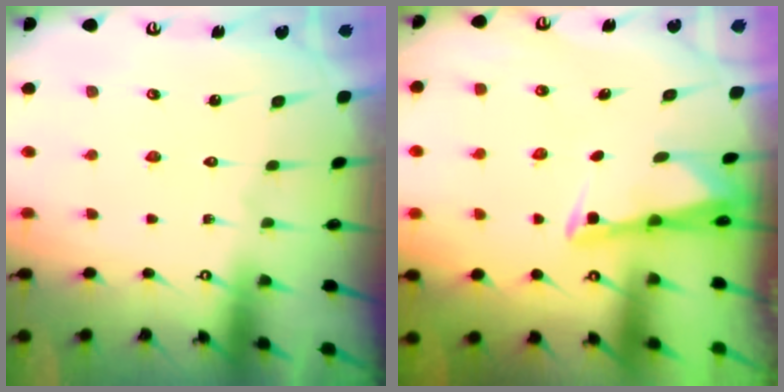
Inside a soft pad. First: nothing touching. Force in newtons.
{"total": 2.7, "press": 2.7, "slide": 0.3}